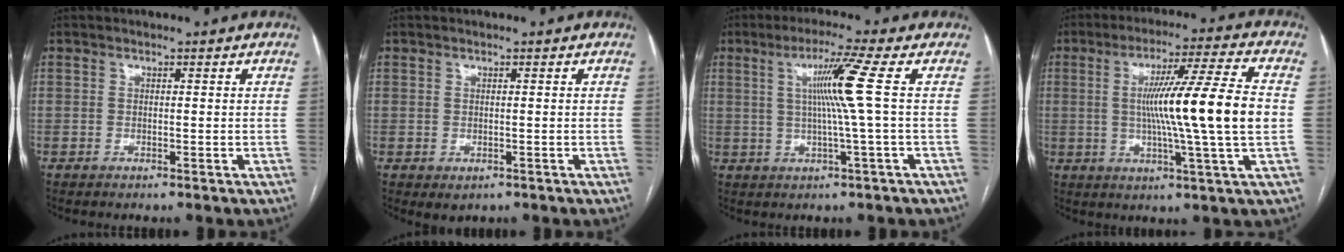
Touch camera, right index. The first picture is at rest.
{"total": 1.3, "force": [-0.4, 1.0, 0.8], "torque": [-0.010, -0.001, 0.003]}
{"total": 7.6, "force": [1.3, -2.3, 7.1], "torque": [-0.129, 0.004, 0.030]}
{"total": 15.7, "force": [0.2, -1.4, 15.6], "torque": [-0.261, 0.001, -0.001]}